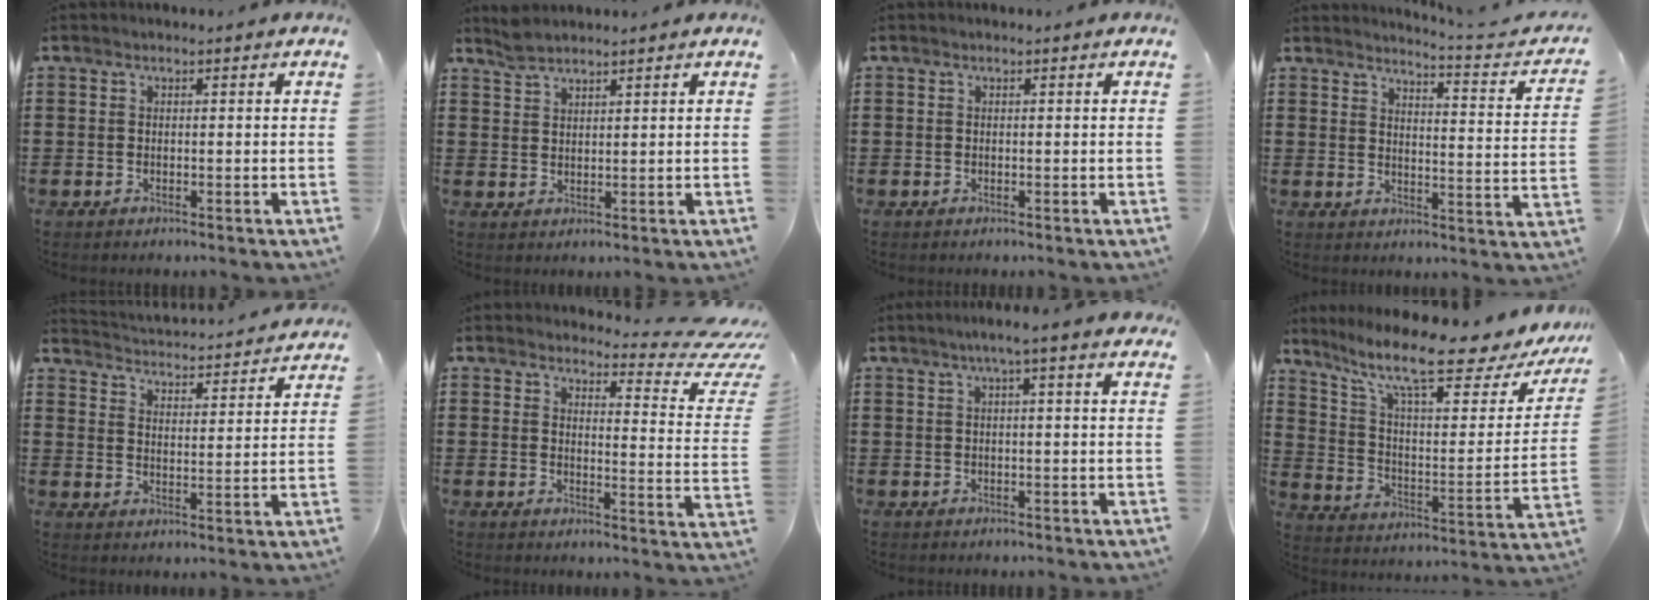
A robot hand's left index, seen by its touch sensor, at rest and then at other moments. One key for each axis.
{"total": 2.5, "fx": 2.4, "fy": 0.6, "fz": 0.6, "tx": -0.018, "ty": 0.002, "tz": 0.047}
{"total": 0.0}
{"total": 3.3, "fx": 2.9, "fy": -0.7, "fz": 1.3, "tx": -0.034, "ty": -0.032, "tz": 0.039}
{"total": 3.2, "fx": 3.2, "fy": -0.4, "fz": -0.2, "tx": -0.019, "ty": -0.035, "tz": 0.048}
{"total": 5.3, "fx": 4.5, "fy": 0.9, "fz": 2.6, "tx": -0.040, "ty": -0.040, "tz": 0.071}
{"total": 2.7, "fx": 1.5, "fy": -0.2, "fz": 2.2, "tx": -0.045, "ty": 0.002, "tz": 0.025}
{"total": 13.4, "fx": 9.5, "fy": 2.0, "fz": 9.2, "tx": -0.186, "ty": -0.062, "tz": 0.153}